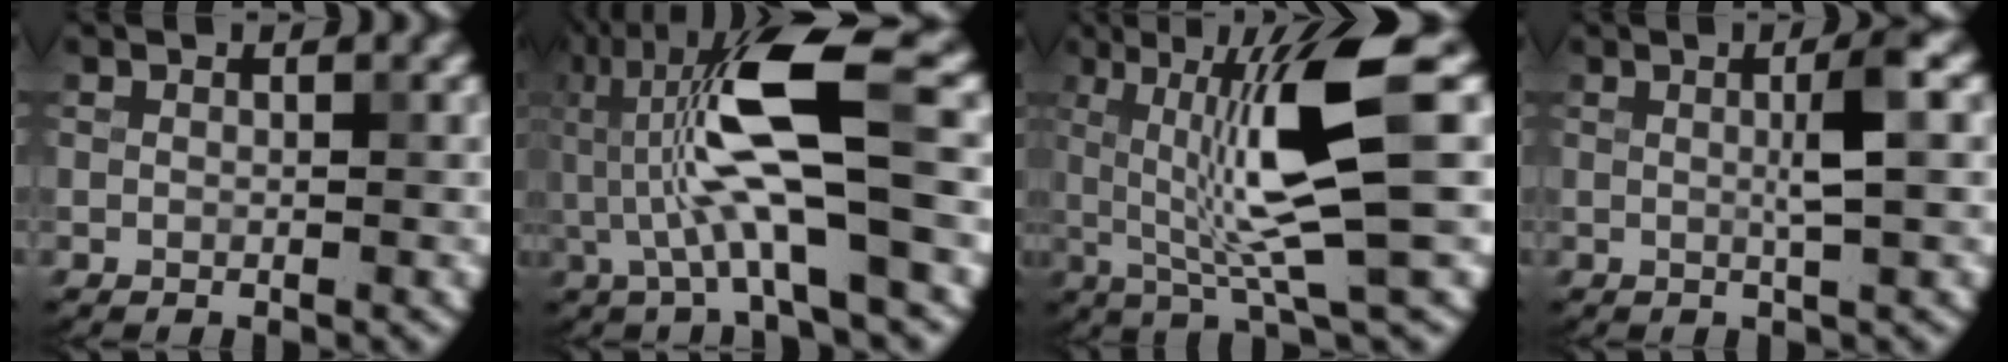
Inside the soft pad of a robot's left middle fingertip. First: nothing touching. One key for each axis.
{"total": 10.1, "fx": 0.6, "fy": 2.3, "fz": 9.8, "tx": -0.190, "ty": 0.009, "tz": 0.011}
{"total": 10.1, "fx": 1.1, "fy": 1.8, "fz": 9.9, "tx": -0.152, "ty": 0.000, "tz": 0.022}
{"total": 3.2, "fx": 0.4, "fy": 0.4, "fz": 3.1, "tx": -0.049, "ty": 0.004, "tz": 0.002}